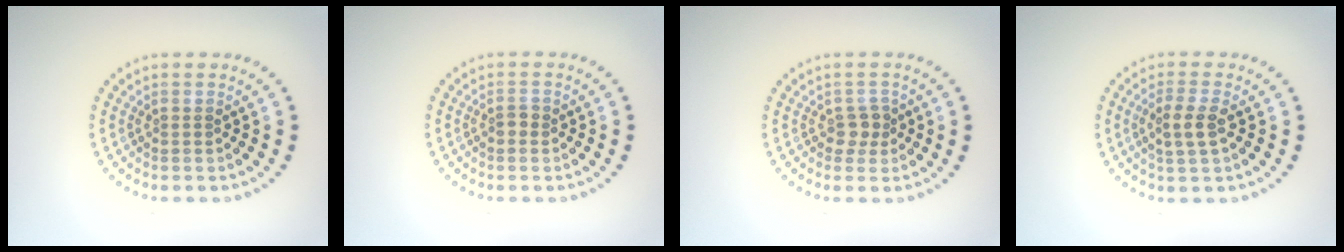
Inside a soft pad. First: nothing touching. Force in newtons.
{"total": 1.1, "press": 1.1, "slide": 0.1}
{"total": 1.7, "press": 1.5, "slide": 0.8}
{"total": 2.7, "press": 2.6, "slide": 0.7}